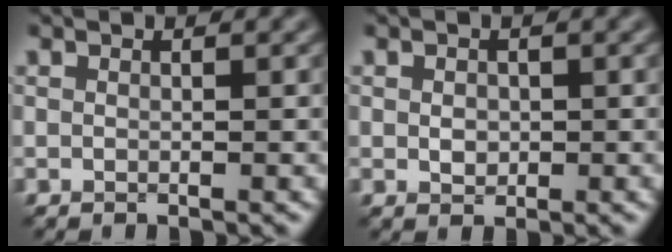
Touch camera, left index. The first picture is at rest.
{"total": 1.3, "force": [-0.1, 1.0, 0.8], "torque": [-0.018, -0.001, -0.002]}